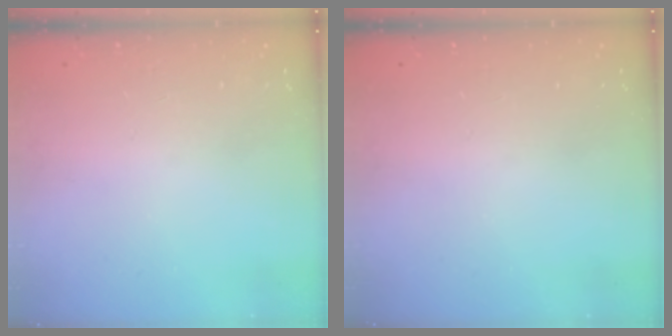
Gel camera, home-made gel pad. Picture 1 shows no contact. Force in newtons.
{"total": 0.0}